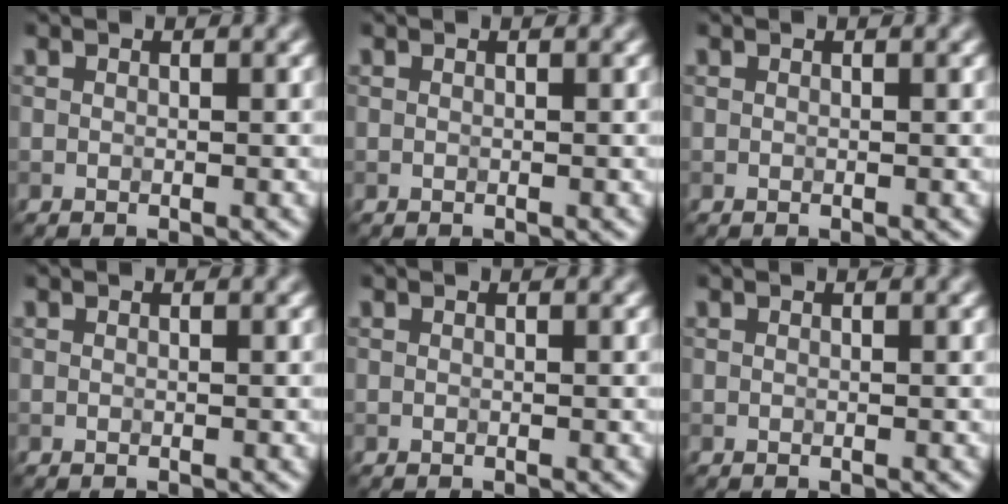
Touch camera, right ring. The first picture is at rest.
{"total": 0.0}
{"total": 0.0}
{"total": 0.0}
{"total": 0.0}
{"total": 0.0}